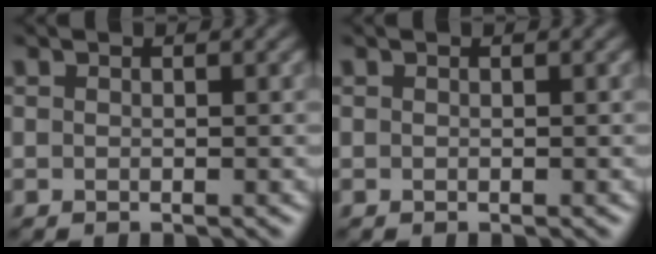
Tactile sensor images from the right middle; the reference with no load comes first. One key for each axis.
{"total": 0.0}